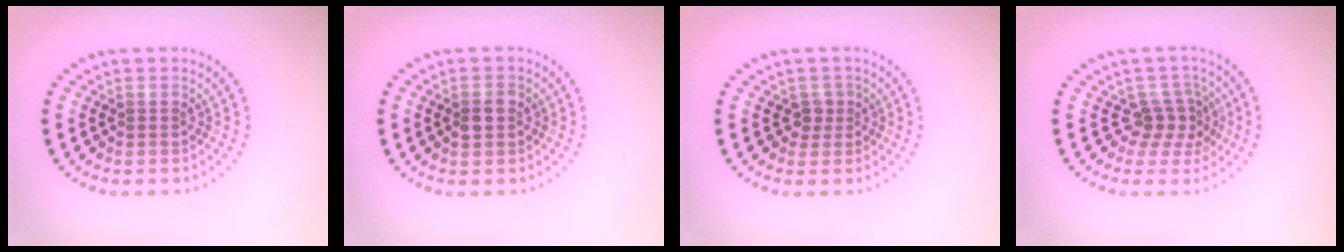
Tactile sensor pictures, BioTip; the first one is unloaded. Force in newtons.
{"total": 2.2, "press": 2.2, "slide": 0.1}
{"total": 1.5, "press": 1.1, "slide": 1.0}
{"total": 2.6, "press": 2.0, "slide": 1.6}